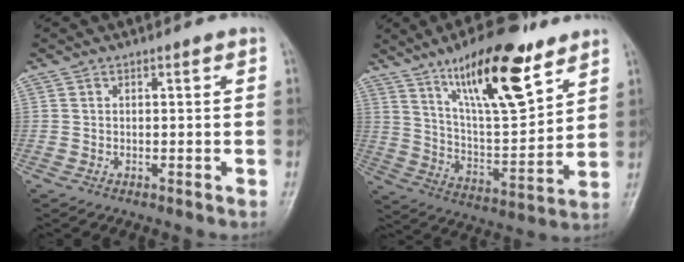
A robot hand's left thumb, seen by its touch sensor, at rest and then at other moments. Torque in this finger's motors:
{"motor_torque": [1.26, 1.28, 1.77, -1.00, 0.34]}